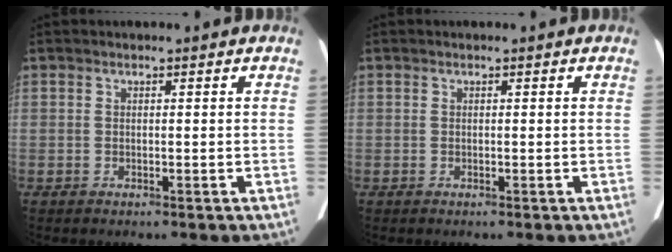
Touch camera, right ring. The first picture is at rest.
{"total": 0.0}